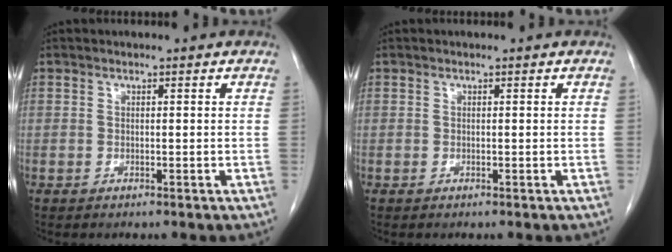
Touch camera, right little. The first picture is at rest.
{"total": 0.0}